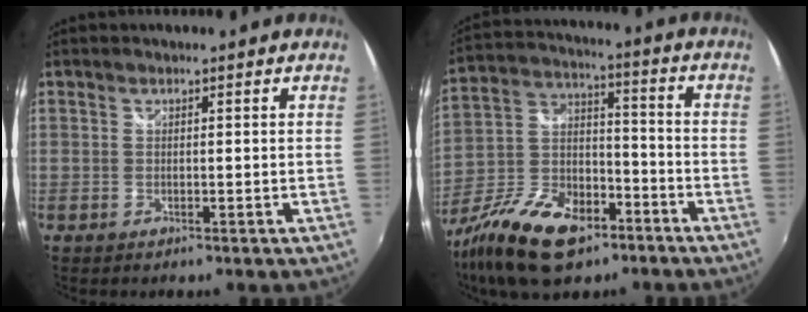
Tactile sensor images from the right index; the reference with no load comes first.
{"total": 21.1, "force": [-12.9, 10.6, 12.8], "torque": [-0.282, -0.018, -0.225]}